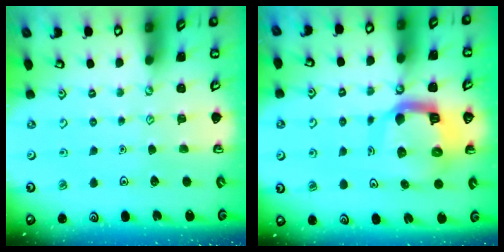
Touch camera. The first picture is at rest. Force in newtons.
{"total": 12.5, "press": 12.4, "slide": 1.5}